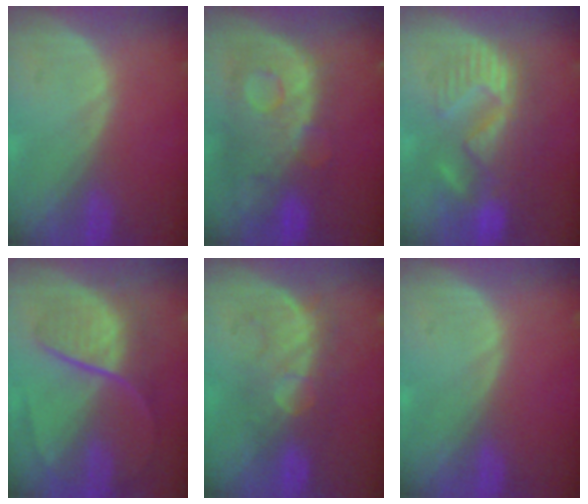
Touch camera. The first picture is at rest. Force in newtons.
{"total": 11.2, "press": 9.7, "slide": 5.6}
{"total": 11.0, "press": 9.7, "slide": 5.3}
{"total": 9.0, "press": 7.5, "slide": 5.0}
{"total": 7.8, "press": 7.7, "slide": 1.5}
{"total": 0.0}